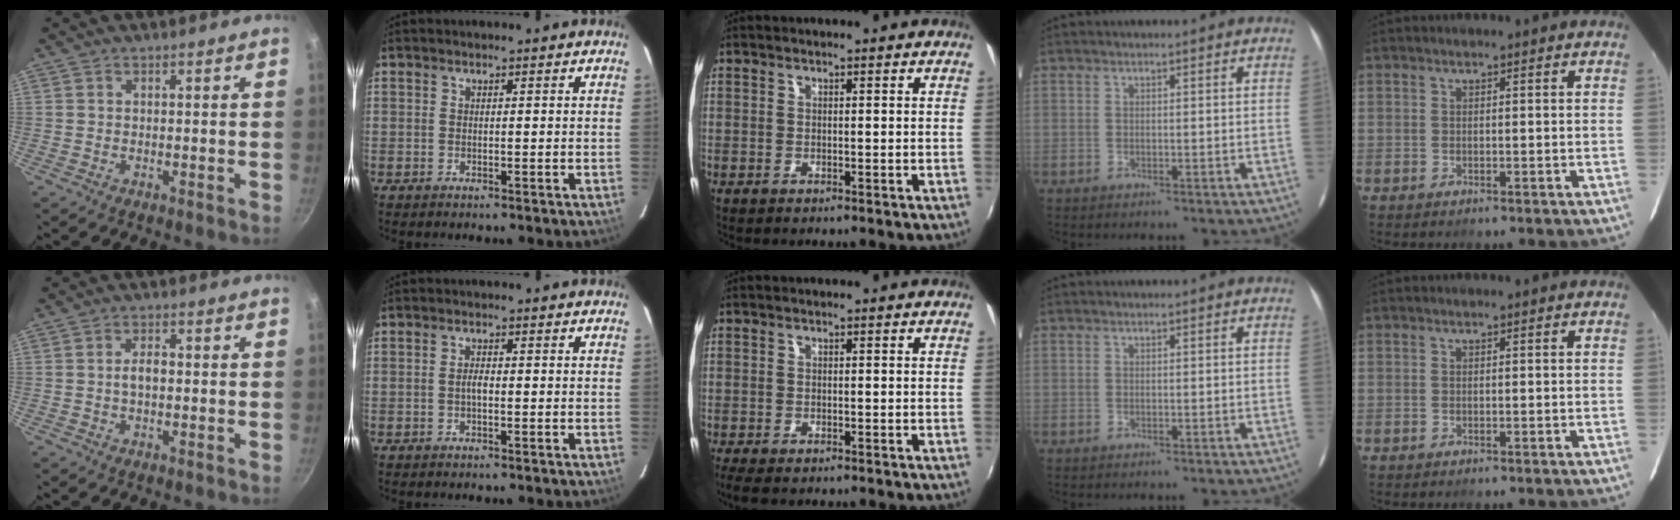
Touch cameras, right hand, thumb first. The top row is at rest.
{"thumb": {"total": 3.1, "force": [-0.2, 1.7, 2.6], "torque": [-0.039, 0.012, -0.005]}, "index": {"total": 1.4, "force": [-0.4, 0.5, 1.3], "torque": [-0.026, 0.004, -0.009]}, "middle": {"total": 3.1, "force": [-2.3, 1.0, 1.9], "torque": [-0.040, -0.017, -0.038]}}